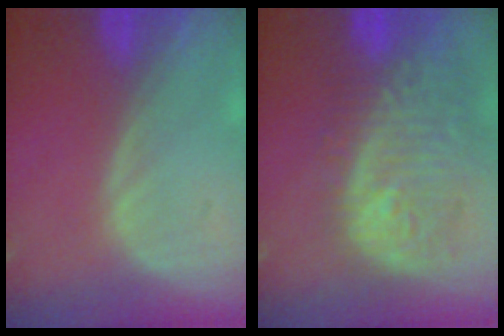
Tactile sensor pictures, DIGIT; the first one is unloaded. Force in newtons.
{"total": 12.1, "press": 10.8, "slide": 5.5}